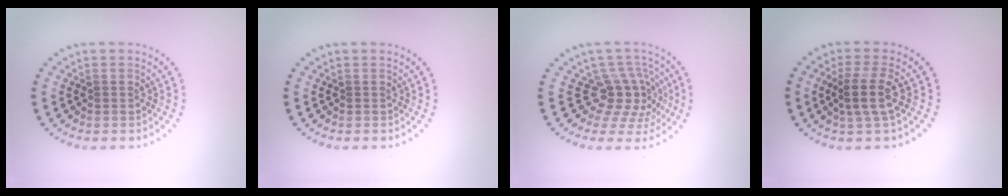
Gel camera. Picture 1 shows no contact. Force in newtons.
{"total": 0.0}
{"total": 3.9, "press": 2.7, "slide": 2.8}
{"total": 2.9, "press": 2.3, "slide": 1.7}